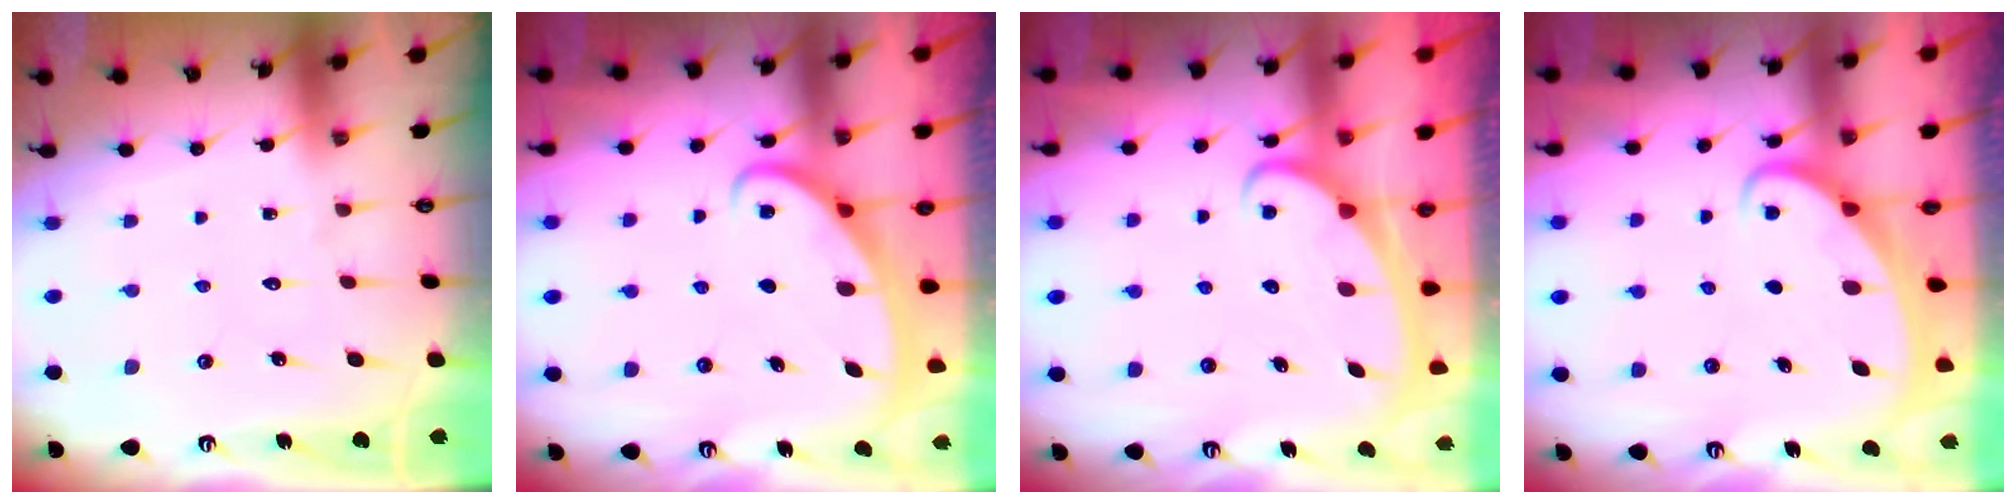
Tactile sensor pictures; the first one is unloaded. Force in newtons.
{"total": 2.5, "press": 2.5, "slide": 0.3}
{"total": 2.3, "press": 2.2, "slide": 0.3}
{"total": 2.0, "press": 2.0, "slide": 0.2}